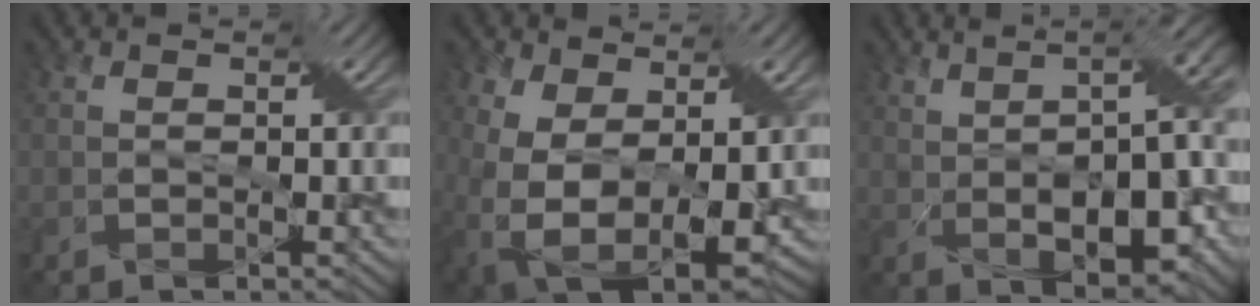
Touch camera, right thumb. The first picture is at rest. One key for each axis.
{"total": 13.5, "fx": 0.2, "fy": 8.6, "fz": 10.4, "tx": -0.223, "ty": -0.038, "tz": 0.029}
{"total": 13.2, "fx": 0.7, "fy": 5.5, "fz": 12.0, "tx": -0.173, "ty": 0.014, "tz": 0.011}